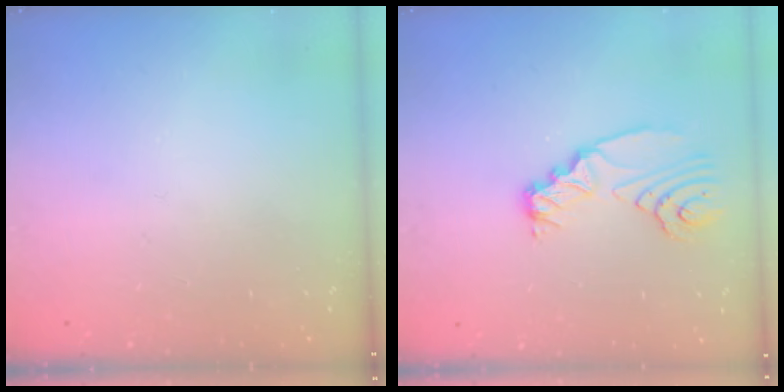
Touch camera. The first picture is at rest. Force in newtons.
{"total": 10.3, "press": 10.2, "slide": 1.2}